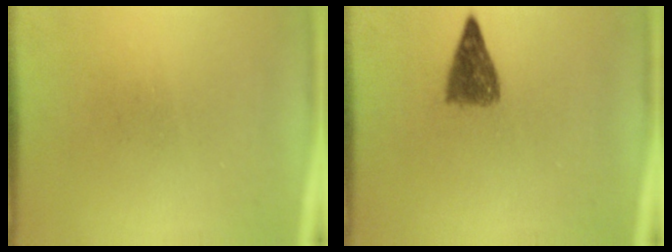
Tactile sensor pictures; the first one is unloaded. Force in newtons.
{"total": 4.0}